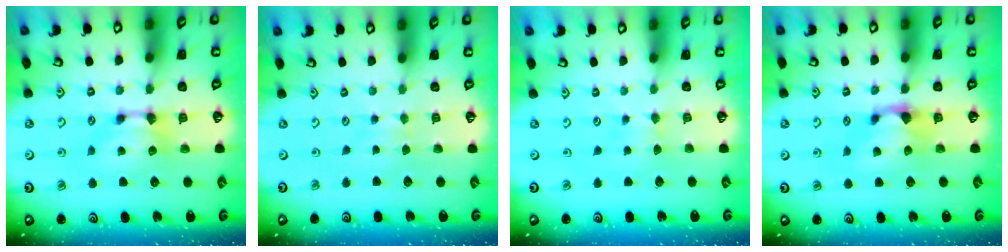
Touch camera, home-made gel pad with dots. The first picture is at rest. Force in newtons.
{"total": 2.9, "press": 2.8, "slide": 0.4}
{"total": 3.2, "press": 3.2, "slide": 0.3}
{"total": 1.0, "press": 0.3, "slide": 0.9}